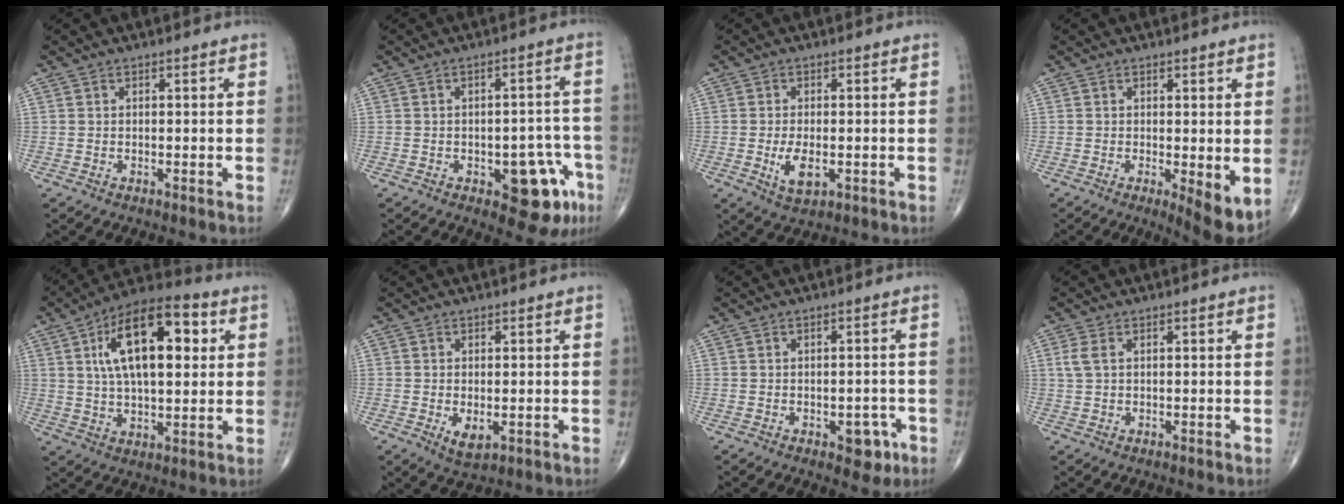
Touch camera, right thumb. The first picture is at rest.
{"total": 10.8, "force": [-4.6, 5.0, 8.4], "torque": [-0.060, 0.027, -0.050]}
{"total": 5.1, "force": [-1.1, 2.4, 4.3], "torque": [-0.075, -0.009, -0.016]}
{"total": 5.9, "force": [-0.6, 1.6, 5.7], "torque": [-0.079, -0.019, -0.009]}
{"total": 18.9, "force": [5.0, 8.6, 16.0], "torque": [-0.246, 0.009, 0.078]}
{"total": 3.4, "force": [-0.7, 1.7, 2.8], "torque": [-0.042, -0.009, -0.005]}
{"total": 4.5, "force": [-2.0, 2.5, 3.1], "torque": [-0.013, 0.009, -0.022]}
{"total": 2.2, "force": [0.7, 1.1, 1.7], "torque": [-0.048, 0.011, 0.018]}